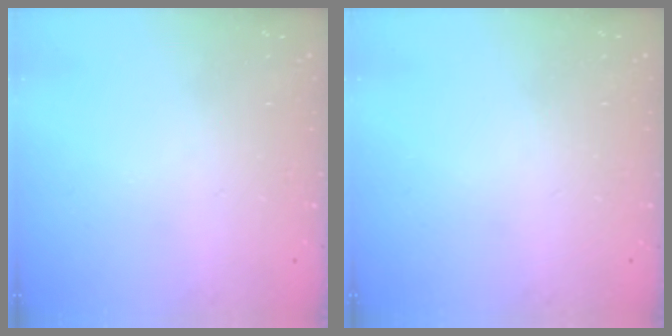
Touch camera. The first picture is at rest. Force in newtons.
{"total": 0.0}